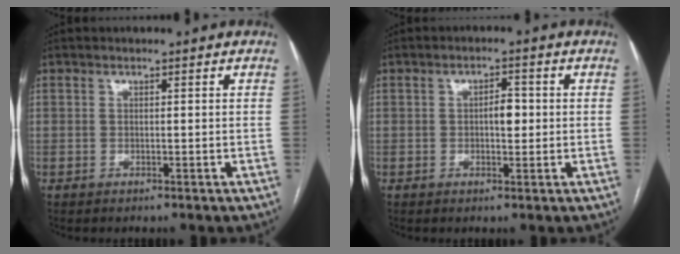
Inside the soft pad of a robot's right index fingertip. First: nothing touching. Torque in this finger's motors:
{"motor_torque": [0.89, 0.19, 0.06, 0.04]}